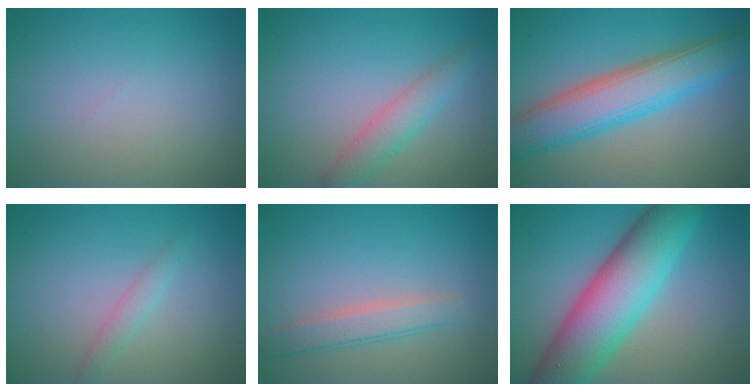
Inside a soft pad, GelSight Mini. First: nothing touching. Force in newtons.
{"total": 2.8, "press": 2.8, "slide": 0.1}
{"total": 7.6, "press": 7.6, "slide": 0.1}
{"total": 1.4, "press": 1.4, "slide": 0.1}
{"total": 2.6, "press": 2.6, "slide": 0.1}
{"total": 10.7, "press": 10.7, "slide": 0.2}